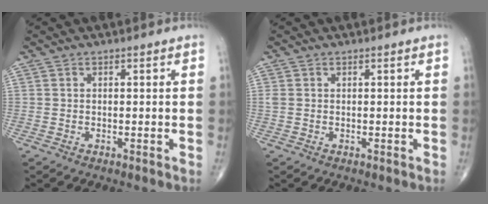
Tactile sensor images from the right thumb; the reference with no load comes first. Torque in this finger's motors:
{"motor_torque": [-0.06, -0.03, 0.19, 0.16, 0.00]}